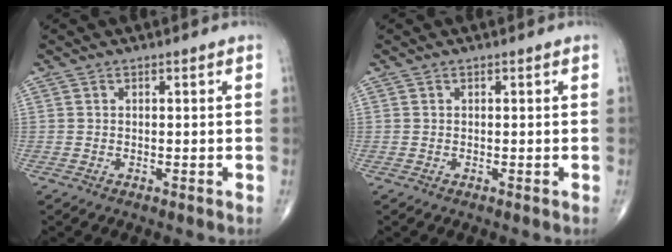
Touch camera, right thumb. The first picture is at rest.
{"total": 0.0}